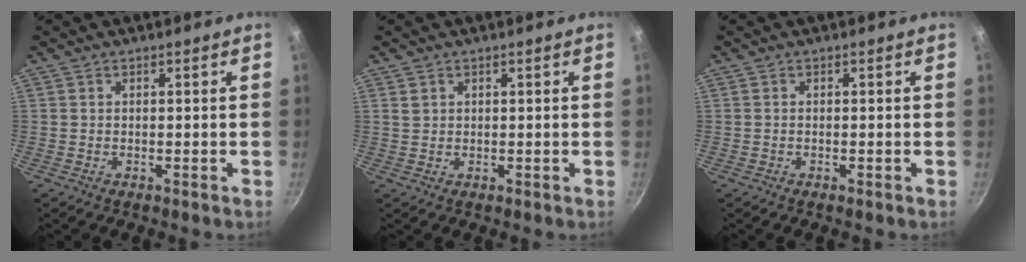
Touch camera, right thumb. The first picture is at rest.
{"total": 1.3, "force": [0.6, 1.0, 0.5], "torque": [-0.002, 0.003, 0.012]}
{"total": 0.0}